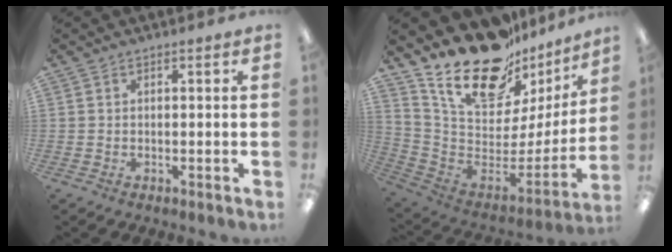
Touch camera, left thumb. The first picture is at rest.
{"total": 23.6, "force": [18.2, 9.8, 11.5], "torque": [-0.193, -0.131, 0.330]}